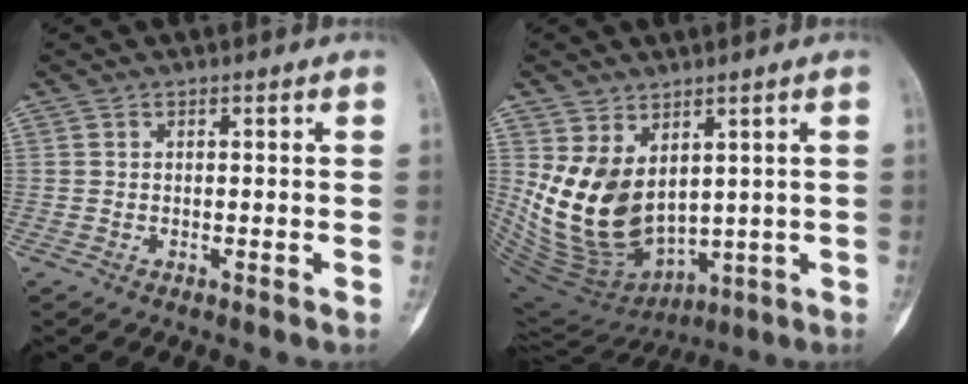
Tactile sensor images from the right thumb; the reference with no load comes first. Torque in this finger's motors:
{"motor_torque": [1.61, 1.24, 0.58, -0.87, -0.02]}